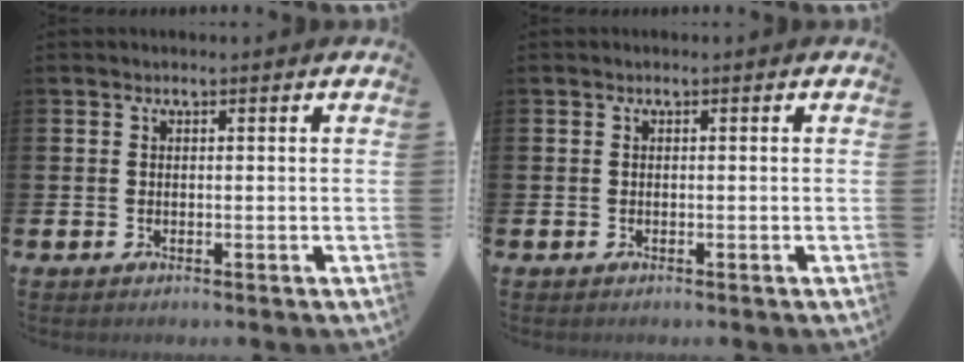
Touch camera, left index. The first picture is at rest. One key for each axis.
{"total": 0.0}